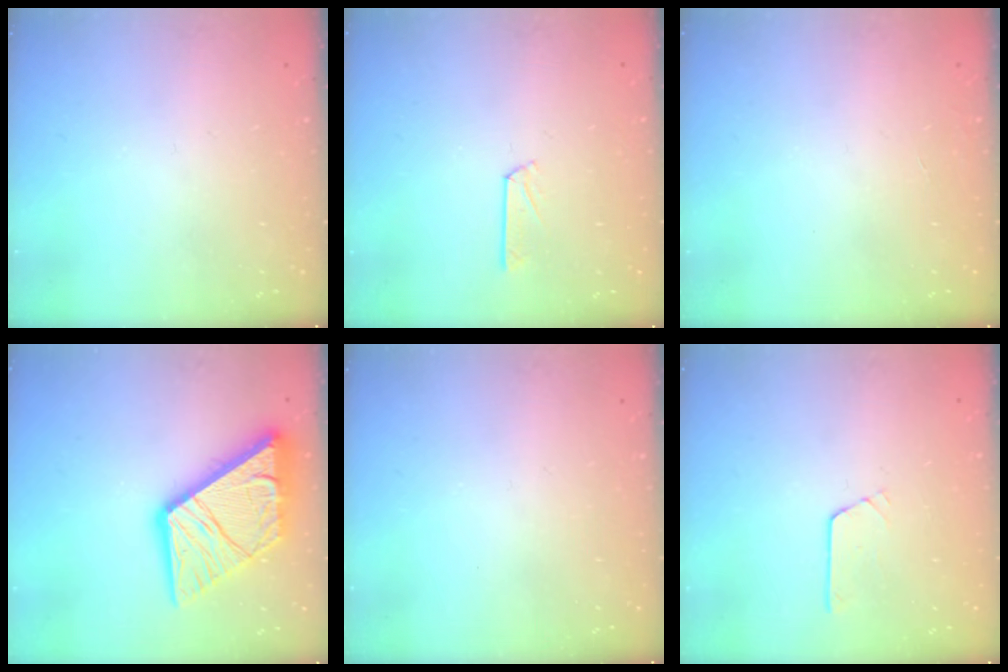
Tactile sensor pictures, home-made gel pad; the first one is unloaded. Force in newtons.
{"total": 3.4, "press": 3.3, "slide": 0.3}
{"total": 0.0}
{"total": 21.7, "press": 21.5, "slide": 2.5}
{"total": 0.0}
{"total": 5.4, "press": 5.4, "slide": 0.4}